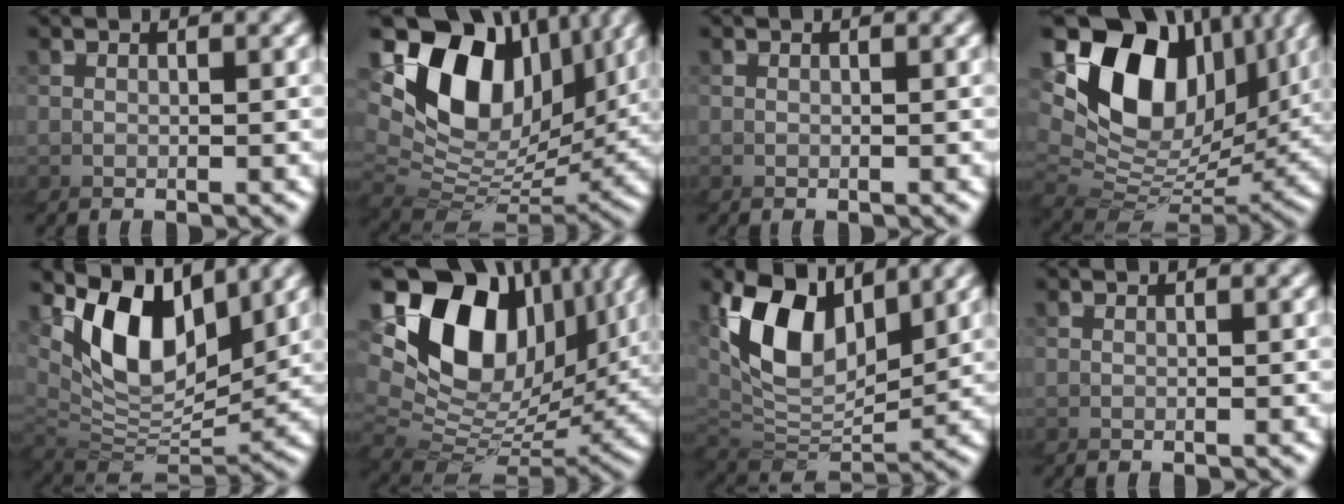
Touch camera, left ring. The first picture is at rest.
{"total": 10.4, "force": [4.0, 6.9, 6.6], "torque": [-0.122, 0.024, 0.043]}
{"total": 0.0}
{"total": 11.4, "force": [3.9, 7.6, 7.5], "torque": [-0.135, 0.025, 0.043]}
{"total": 6.0, "force": [3.1, 3.6, 3.7], "torque": [-0.103, 0.008, 0.044]}
{"total": 12.5, "force": [3.7, 8.2, 8.5], "torque": [-0.141, 0.026, 0.041]}
{"total": 6.0, "force": [3.3, 3.8, 3.3], "torque": [-0.094, 0.008, 0.047]}
{"total": 0.0}